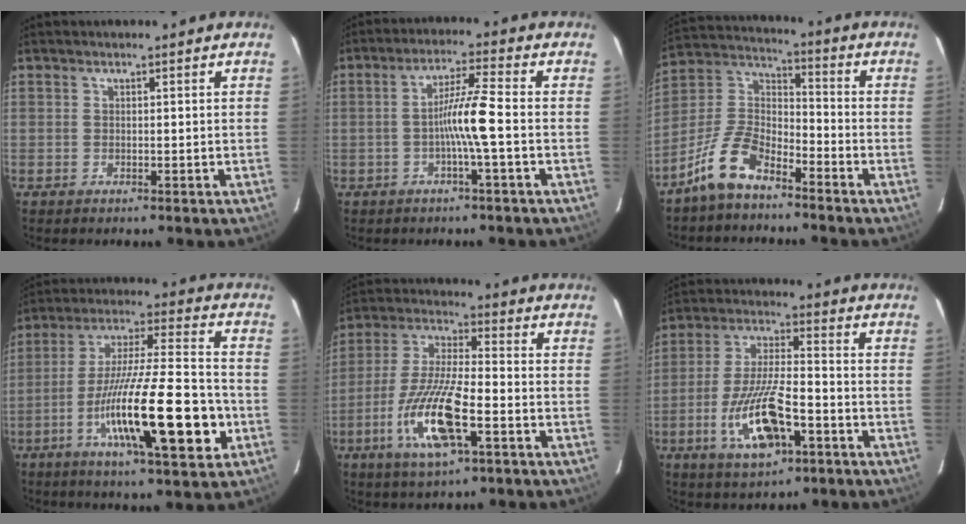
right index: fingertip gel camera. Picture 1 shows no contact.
{"total": 6.6, "force": [-1.3, -0.8, 6.4], "torque": [-0.119, 0.008, -0.026]}
{"total": 10.0, "force": [-7.4, 3.9, 5.5], "torque": [-0.129, 0.018, -0.150]}
{"total": 20.6, "force": [-6.7, 2.3, 19.3], "torque": [-0.322, -0.013, -0.107]}
{"total": 13.8, "force": [-5.2, 2.6, 12.6], "torque": [-0.259, -0.013, -0.094]}
{"total": 12.8, "force": [-5.0, 3.6, 11.2], "torque": [-0.224, -0.006, -0.088]}